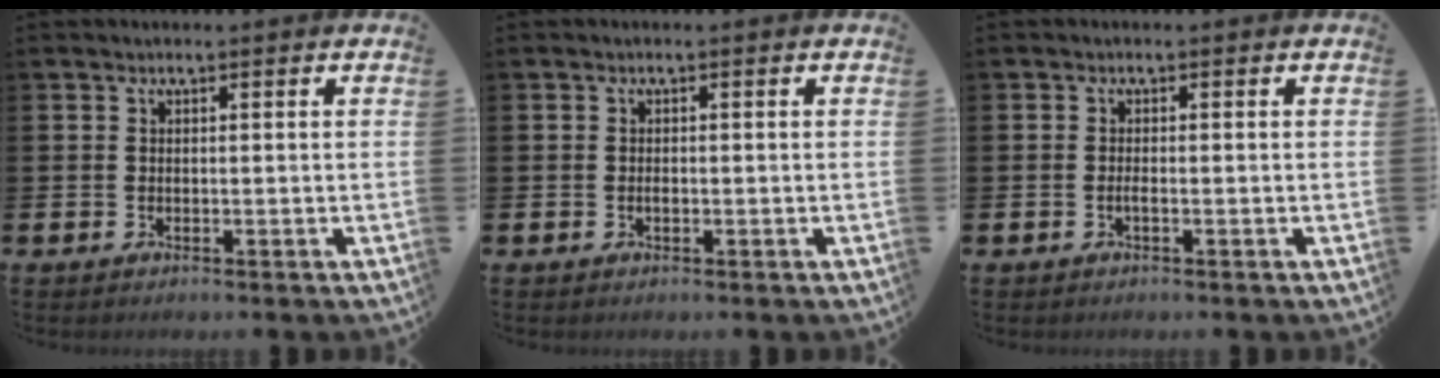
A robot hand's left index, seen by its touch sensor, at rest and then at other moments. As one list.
[{"total": 0.7, "force": [-0.2, 0.3, 0.5], "torque": [-0.020, 0.003, -0.002]}, {"total": 0.6, "force": [-0.3, 0.1, 0.5], "torque": [-0.018, 0.000, -0.004]}]